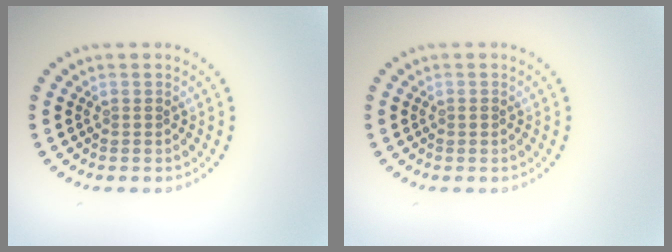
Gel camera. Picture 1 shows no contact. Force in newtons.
{"total": 0.5, "press": 0.5, "slide": 0.2}